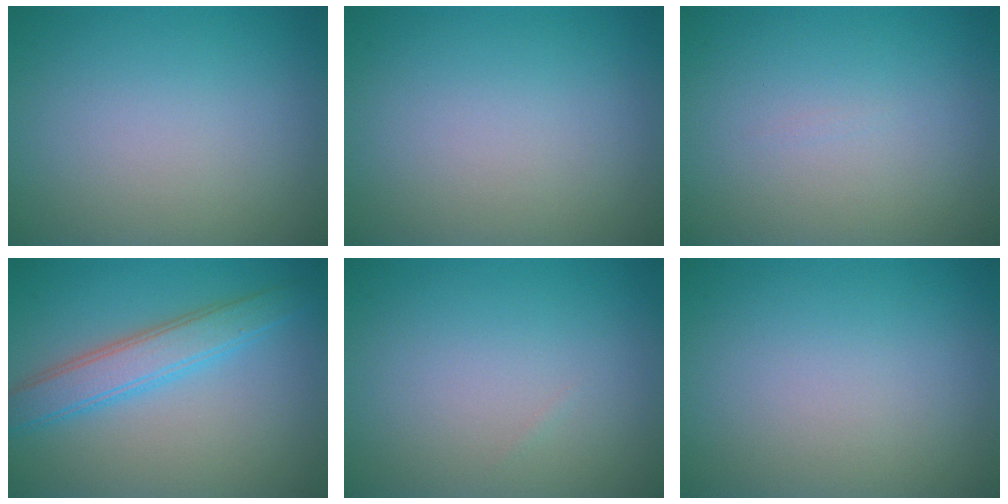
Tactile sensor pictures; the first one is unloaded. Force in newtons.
{"total": 0.0}
{"total": 0.0}
{"total": 4.1, "press": 4.1, "slide": 0.1}
{"total": 0.0}
{"total": 0.0}